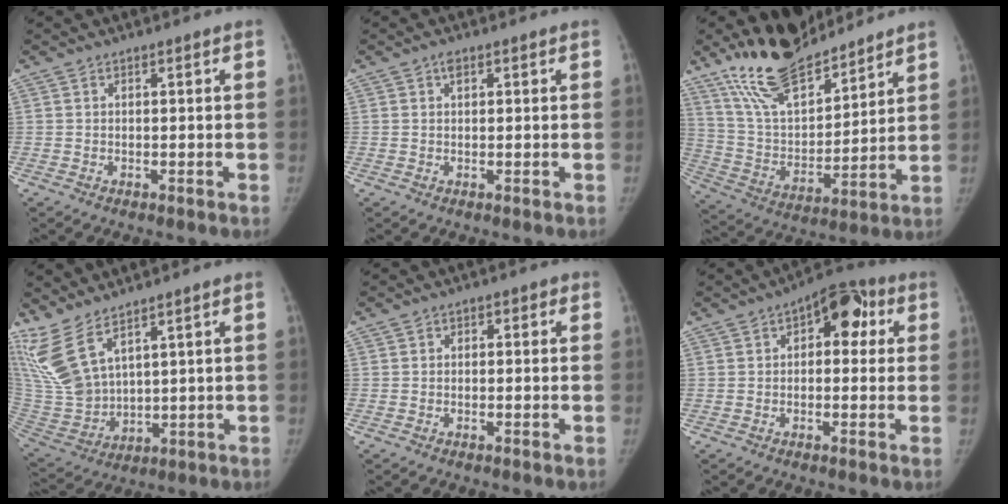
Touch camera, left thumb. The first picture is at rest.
{"total": 1.8, "force": [0.8, 1.0, 1.2], "torque": [-0.017, 0.002, 0.012]}
{"total": 18.3, "force": [15.0, 6.3, 8.3], "torque": [-0.116, -0.078, 0.284]}
{"total": 12.7, "force": [8.3, 4.6, 8.4], "torque": [-0.182, -0.041, 0.195]}
{"total": 1.4, "force": [-0.3, 1.2, 0.6], "torque": [0.011, 0.000, -0.017]}
{"total": 8.9, "force": [2.3, 5.2, 6.9], "torque": [-0.046, 0.015, 0.017]}